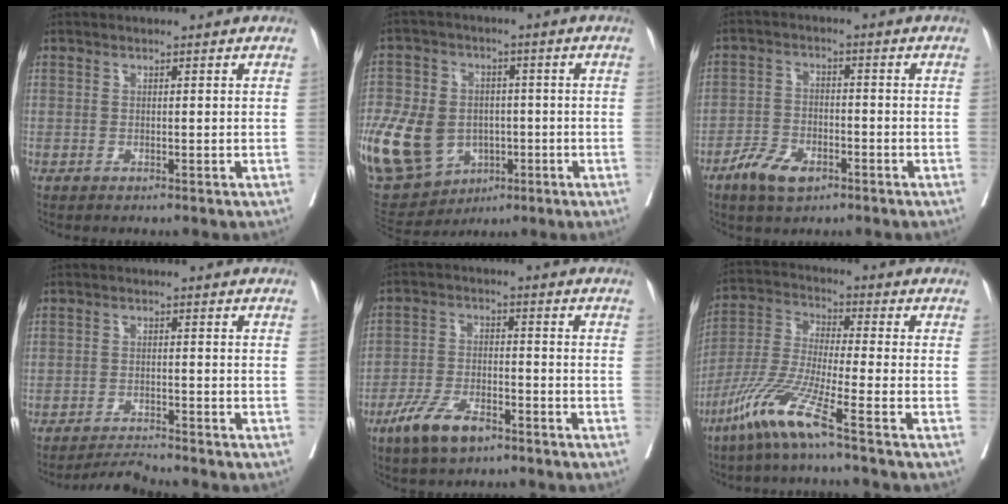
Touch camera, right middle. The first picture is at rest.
{"total": 20.9, "force": [-4.8, 16.3, 12.0], "torque": [-0.314, 0.005, -0.058]}
{"total": 6.1, "force": [-3.8, 2.8, 3.8], "torque": [-0.076, -0.001, -0.066]}
{"total": 3.0, "force": [-2.8, -1.1, -0.3], "torque": [0.003, -0.015, -0.047]}
{"total": 7.9, "force": [-5.1, 2.9, 5.2], "torque": [-0.110, -0.007, -0.093]}
{"total": 10.5, "force": [-6.6, -0.7, 8.1], "torque": [-0.178, -0.030, -0.141]}